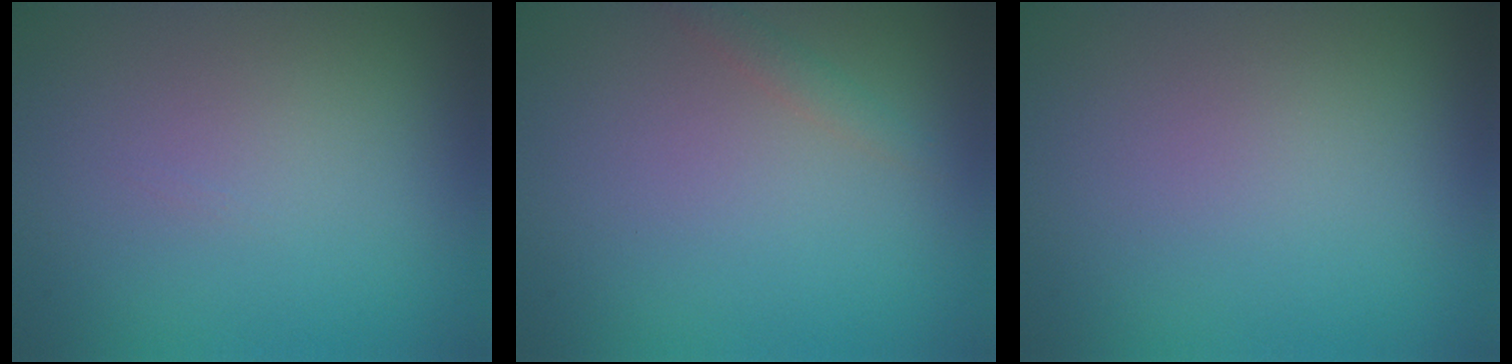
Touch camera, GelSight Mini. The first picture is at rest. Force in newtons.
{"total": 1.0, "press": 1.0, "slide": 0.1}
{"total": 0.0}